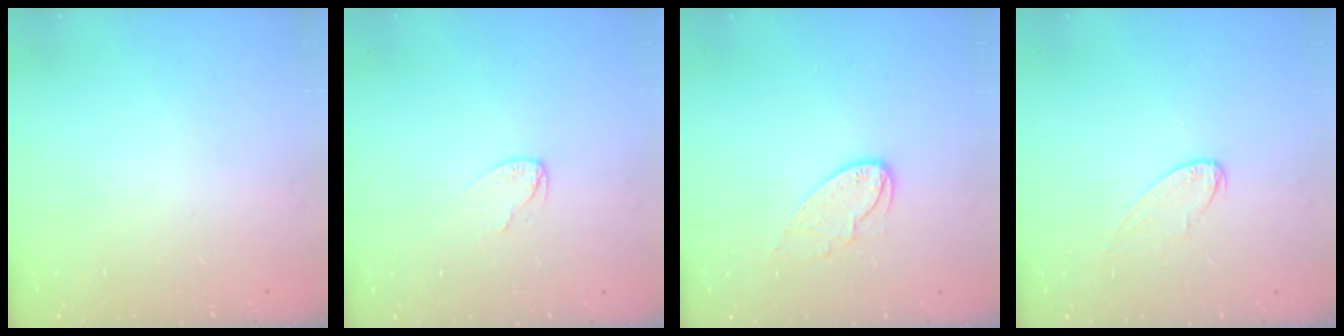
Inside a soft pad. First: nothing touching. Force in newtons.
{"total": 3.0, "press": 3.0, "slide": 0.3}
{"total": 7.2, "press": 7.2, "slide": 0.2}
{"total": 5.8, "press": 5.8, "slide": 0.5}